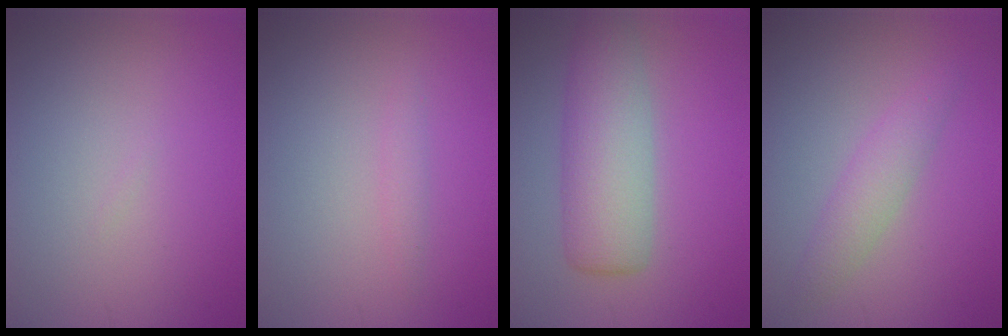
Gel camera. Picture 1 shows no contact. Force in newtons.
{"total": 0.8, "press": 0.8, "slide": 0.1}
{"total": 5.9, "press": 5.9, "slide": 0.1}
{"total": 2.4, "press": 2.4, "slide": 0.1}